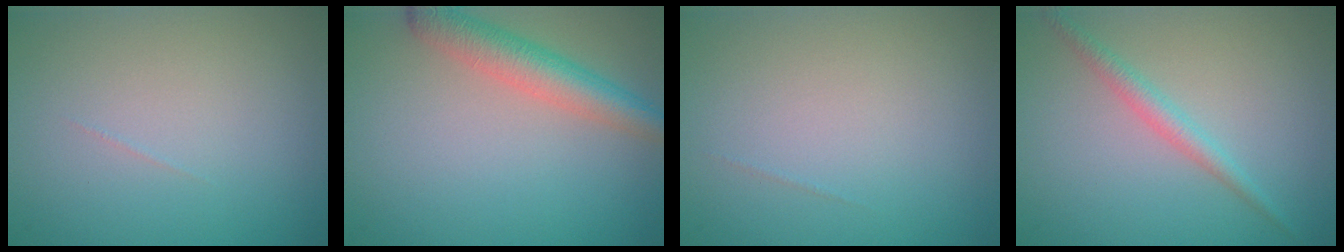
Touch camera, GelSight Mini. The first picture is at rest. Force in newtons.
{"total": 3.9, "press": 3.9, "slide": 0.2}
{"total": 0.0}
{"total": 1.8, "press": 1.8, "slide": 0.0}